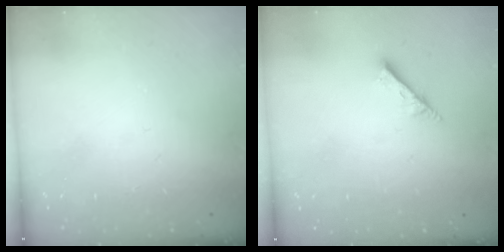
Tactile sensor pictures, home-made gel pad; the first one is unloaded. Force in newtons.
{"total": 1.7, "press": 1.6, "slide": 0.1}